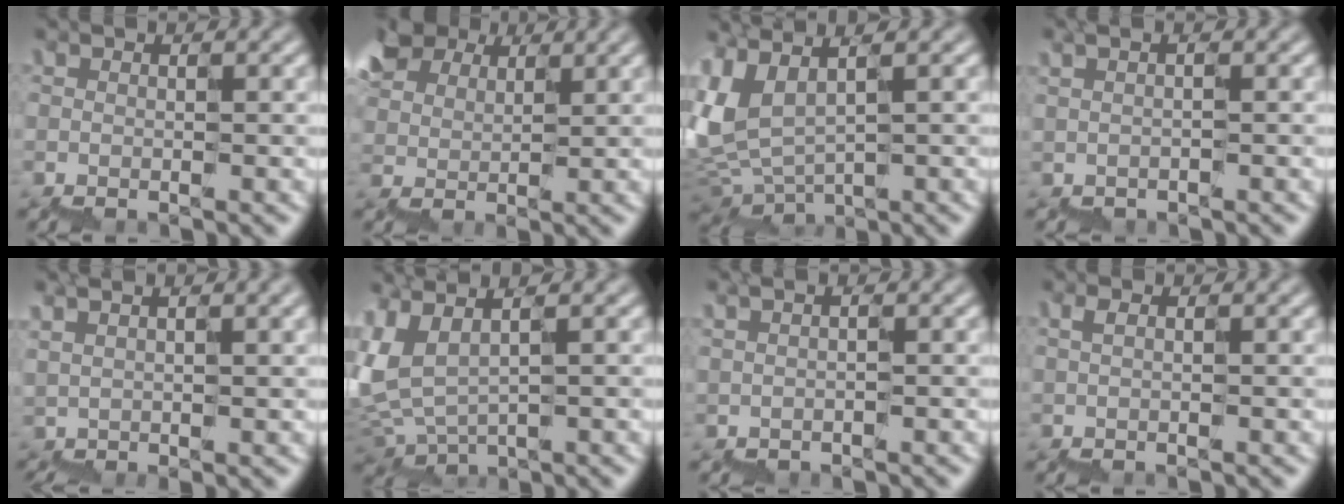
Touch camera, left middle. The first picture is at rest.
{"total": 6.4, "force": [4.6, 4.0, 1.8], "torque": [-0.041, 0.027, 0.079]}
{"total": 5.8, "force": [2.2, 3.2, 4.3], "torque": [-0.121, -0.001, 0.049]}
{"total": 0.7, "force": [0.4, 0.1, 0.6], "torque": [-0.012, -0.003, 0.006]}
{"total": 5.8, "force": [2.8, 2.1, 4.6], "torque": [-0.051, 0.026, 0.047]}
{"total": 4.7, "force": [1.9, 2.6, 3.4], "torque": [-0.099, 0.001, 0.038]}
{"total": 1.0, "force": [0.7, 0.1, 0.7], "torque": [-0.014, -0.001, 0.011]}
{"total": 0.9, "force": [0.7, 0.2, 0.6], "torque": [-0.013, -0.001, 0.011]}